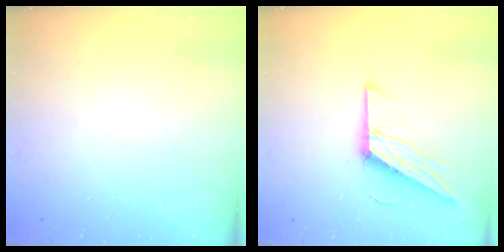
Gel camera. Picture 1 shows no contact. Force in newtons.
{"total": 13.3, "press": 13.3, "slide": 0.7}